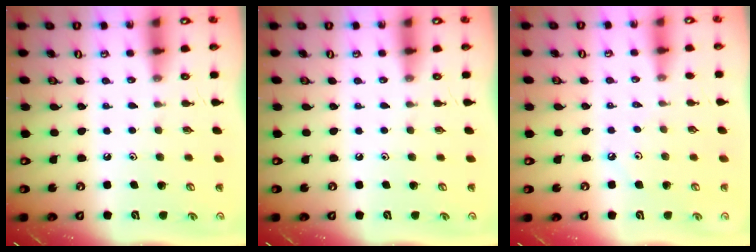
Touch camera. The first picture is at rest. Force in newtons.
{"total": 0.0}
{"total": 1.7, "press": 1.7, "slide": 0.3}